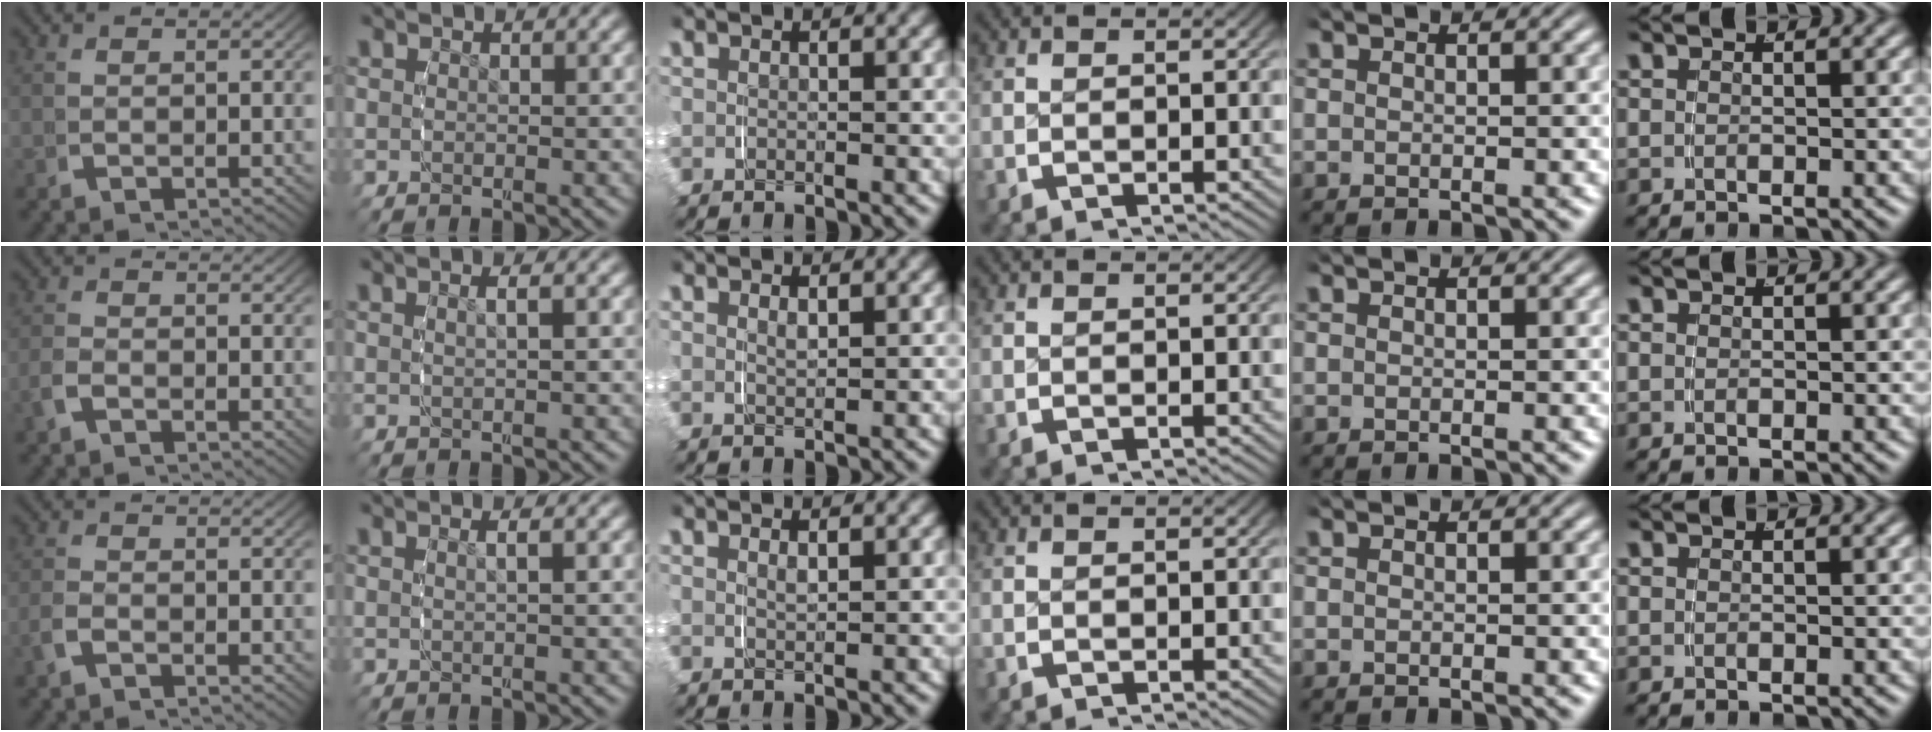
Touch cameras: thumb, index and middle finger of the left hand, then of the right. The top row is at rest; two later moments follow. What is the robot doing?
{"motion": "grasp_and_lifting", "object": "toothpaste"}